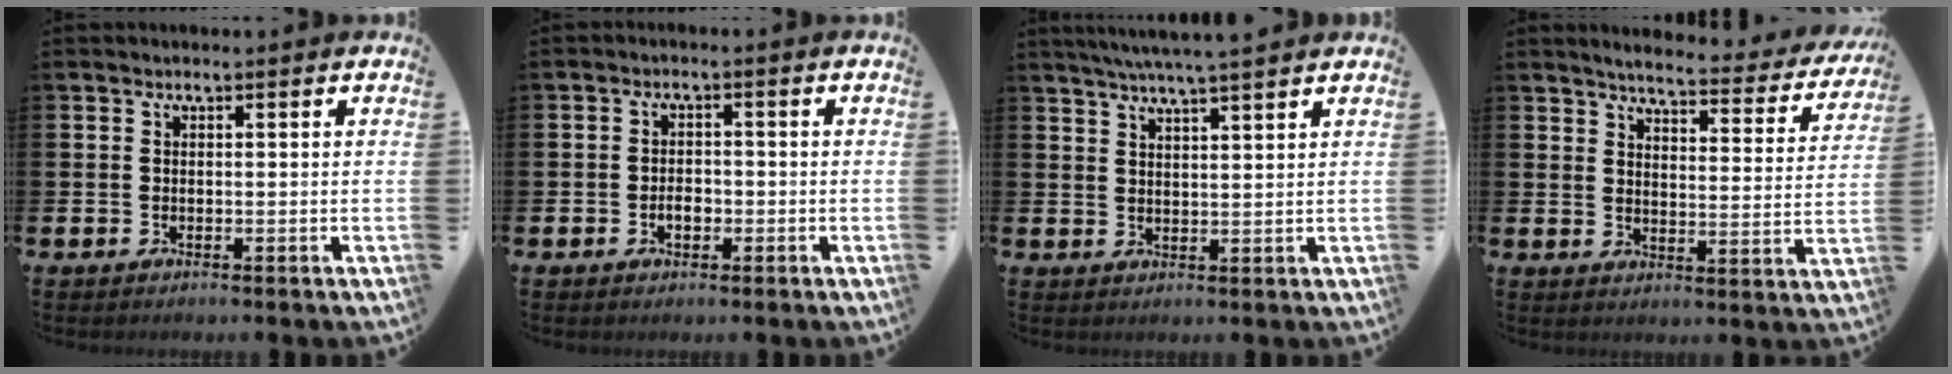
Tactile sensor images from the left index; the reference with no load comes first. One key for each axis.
{"total": 2.2, "fx": -0.7, "fy": 1.4, "fz": 1.5, "tx": -0.019, "ty": 0.000, "tz": -0.016}
{"total": 4.9, "fx": 4.6, "fy": -0.5, "fz": 1.5, "tx": -0.042, "ty": -0.014, "tz": 0.083}
{"total": 4.4, "fx": 4.2, "fy": 0.6, "fz": 1.4, "tx": -0.042, "ty": -0.030, "tz": 0.065}